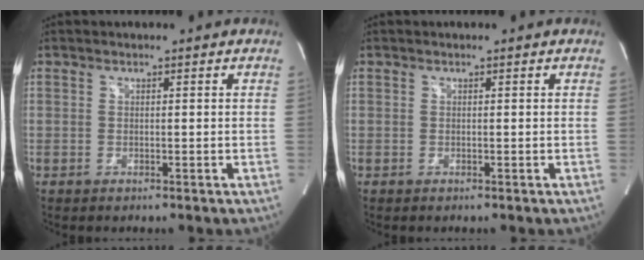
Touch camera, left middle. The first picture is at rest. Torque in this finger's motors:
{"motor_torque": [0.00, 0.00, 0.00, 0.00]}